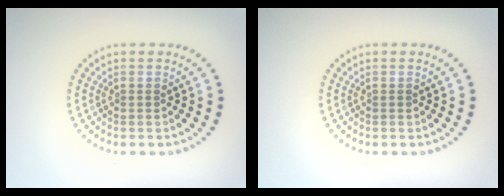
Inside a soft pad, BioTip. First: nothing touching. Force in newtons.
{"total": 0.0}